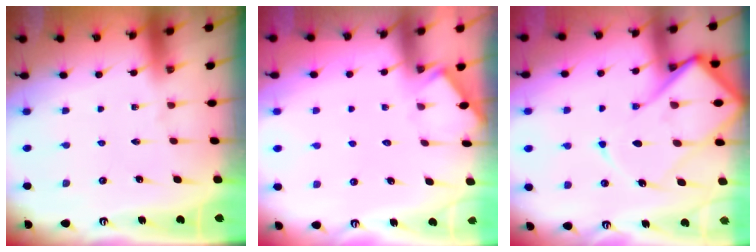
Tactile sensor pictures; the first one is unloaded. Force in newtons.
{"total": 2.4, "press": 2.4, "slide": 0.3}
{"total": 18.4, "press": 18.3, "slide": 1.9}